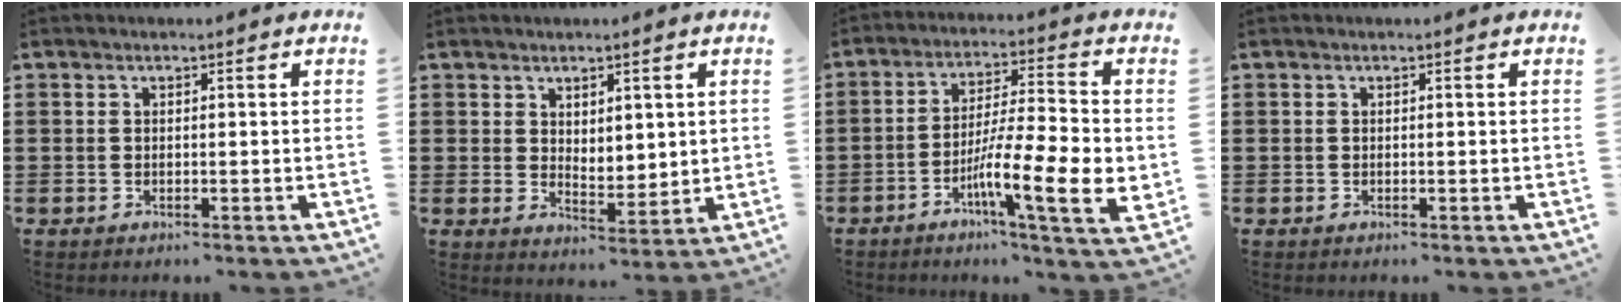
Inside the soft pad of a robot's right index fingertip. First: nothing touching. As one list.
[{"total": 3.7, "force": [3.2, 1.8, 0.6], "torque": [-0.013, -0.006, 0.058]}, {"total": 12.2, "force": [-3.5, 2.0, 11.5], "torque": [-0.206, -0.017, -0.065]}, {"total": 0.0}]